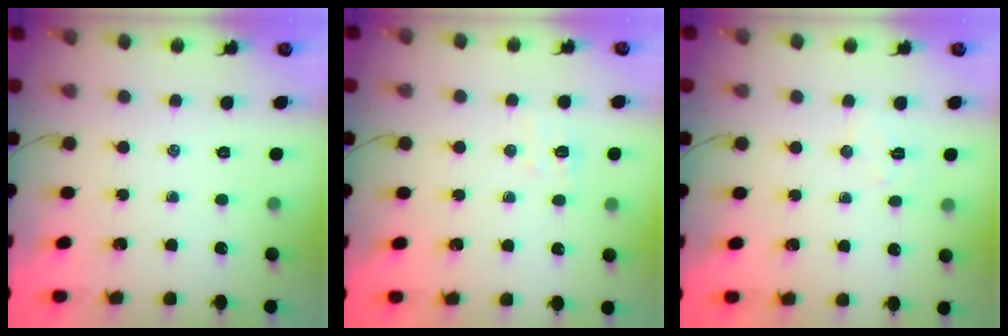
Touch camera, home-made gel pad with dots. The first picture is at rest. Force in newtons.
{"total": 5.8, "press": 5.7, "slide": 0.9}
{"total": 5.1, "press": 5.0, "slide": 1.1}